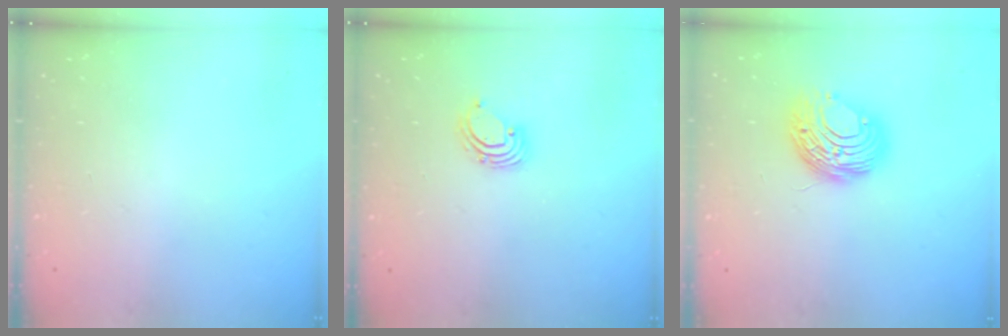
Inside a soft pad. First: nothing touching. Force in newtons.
{"total": 2.2, "press": 2.2, "slide": 0.2}
{"total": 10.1, "press": 10.1, "slide": 0.8}